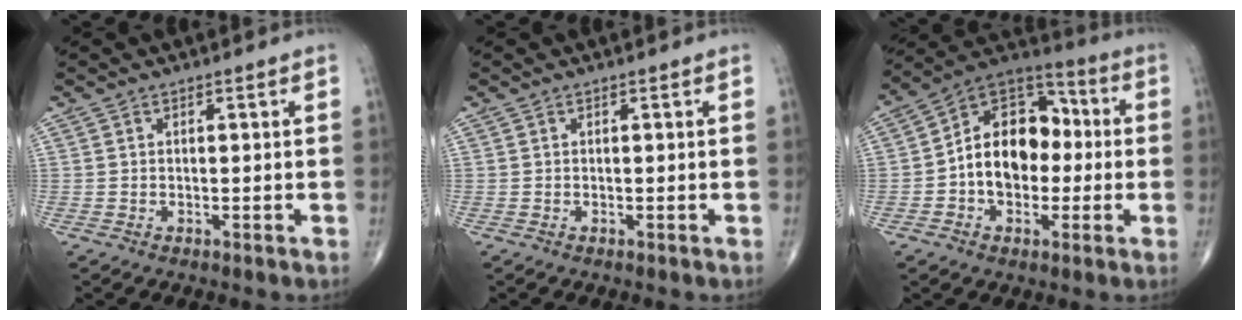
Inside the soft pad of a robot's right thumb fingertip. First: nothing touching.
{"total": 0.0}
{"total": 15.8, "force": [-0.9, 11.1, 11.2], "torque": [-0.139, 0.043, -0.024]}